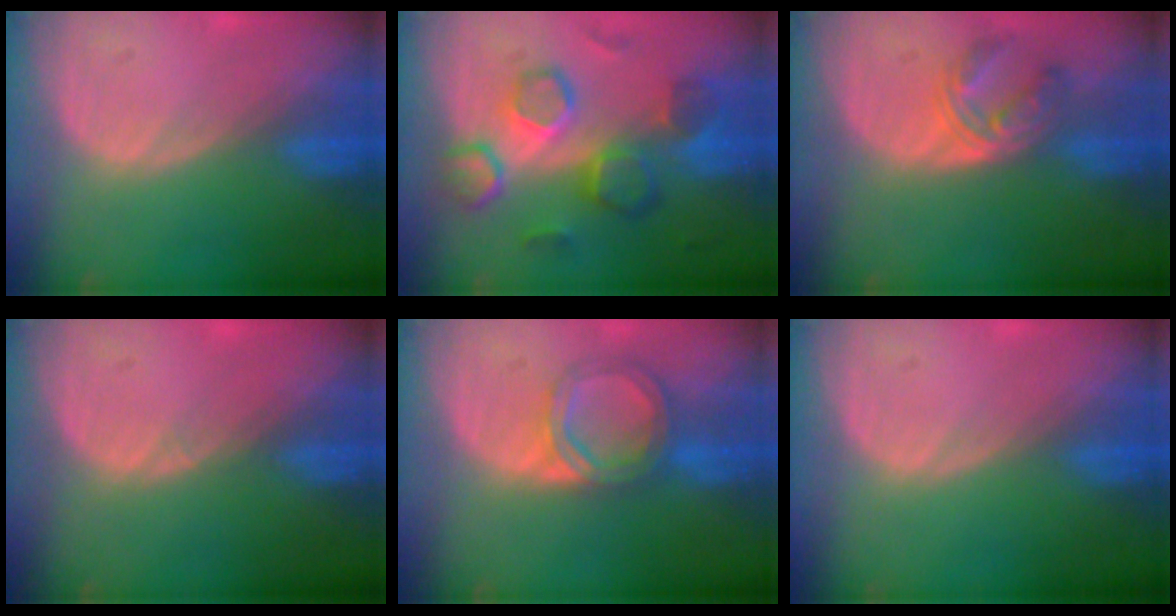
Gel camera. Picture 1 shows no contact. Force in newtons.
{"total": 9.4, "press": 8.8, "slide": 3.4}
{"total": 5.5, "press": 5.0, "slide": 2.3}
{"total": 0.5, "press": 0.4, "slide": 0.4}
{"total": 6.1, "press": 5.4, "slide": 3.0}
{"total": 0.0}